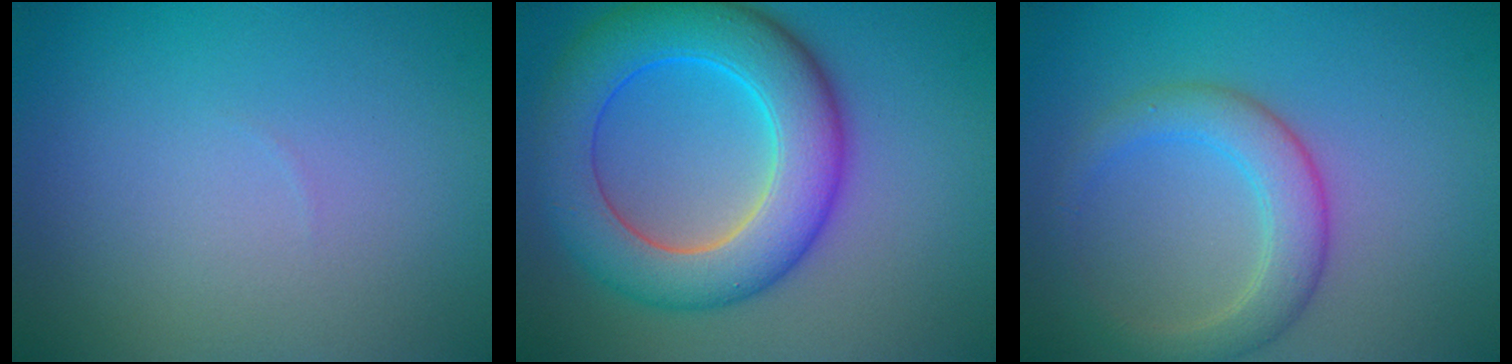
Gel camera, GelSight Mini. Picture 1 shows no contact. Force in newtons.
{"total": 9.2, "press": 9.2, "slide": 0.2}
{"total": 3.8, "press": 3.8, "slide": 0.2}